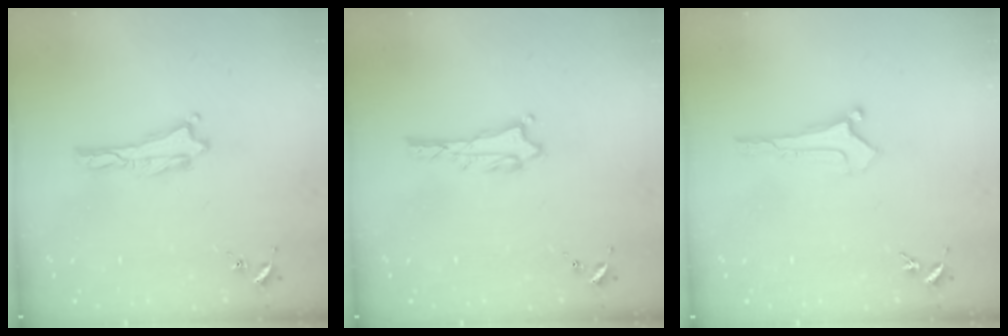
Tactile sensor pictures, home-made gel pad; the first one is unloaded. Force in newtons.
{"total": 1.0, "press": 1.0, "slide": 0.1}
{"total": 0.0}